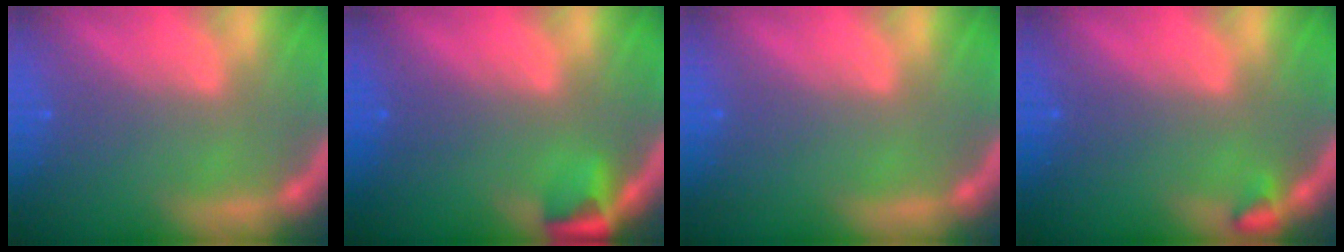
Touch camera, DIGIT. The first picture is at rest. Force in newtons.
{"total": 2.4}
{"total": 0.0}
{"total": 0.9}